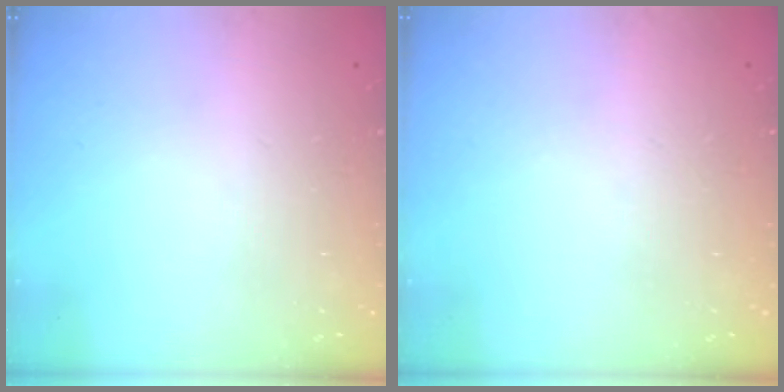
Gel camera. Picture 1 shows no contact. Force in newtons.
{"total": 0.0}